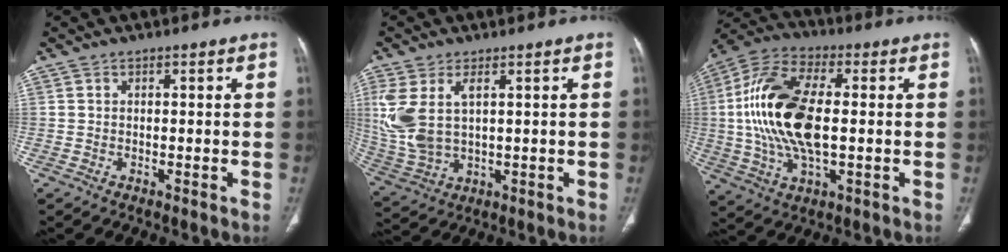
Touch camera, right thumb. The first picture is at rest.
{"total": 11.4, "force": [2.8, 6.2, 9.2], "torque": [-0.222, -0.002, 0.073]}
{"total": 19.7, "force": [0.6, 9.3, 17.3], "torque": [-0.361, 0.013, 0.009]}